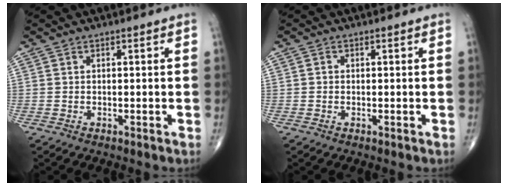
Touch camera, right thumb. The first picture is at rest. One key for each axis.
{"total": 0.6, "fx": -0.1, "fy": 0.6, "fz": 0.2, "tx": 0.001, "ty": 0.002, "tz": -0.002}